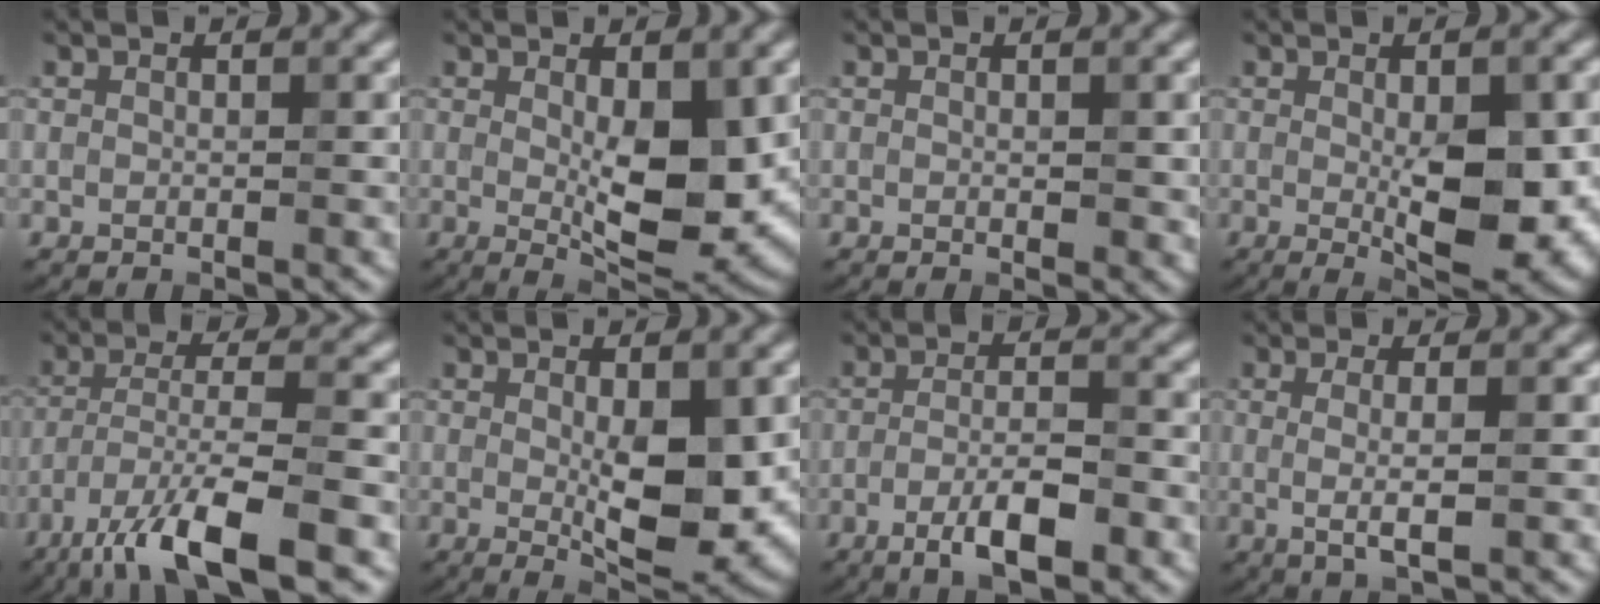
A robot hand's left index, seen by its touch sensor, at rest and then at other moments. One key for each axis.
{"total": 7.7, "fx": 0.2, "fy": 2.6, "fz": 7.2, "tx": -0.111, "ty": -0.013, "tz": 0.012}
{"total": 1.0, "fx": 0.0, "fy": 0.3, "fz": 0.9, "tx": -0.011, "ty": -0.003, "tz": 0.001}
{"total": 7.5, "fx": -0.6, "fy": 2.4, "fz": 7.1, "tx": -0.106, "ty": -0.013, "tz": -0.002}
{"total": 8.8, "fx": -5.8, "fy": 1.6, "fz": 6.5, "tx": -0.109, "ty": -0.001, "tz": -0.106}
{"total": 7.0, "fx": -0.1, "fy": 2.1, "fz": 6.6, "tx": -0.103, "ty": -0.013, "tz": 0.005}
{"total": 5.0, "fx": -2.5, "fy": 1.1, "fz": 4.2, "tx": -0.077, "ty": 0.003, "tz": -0.045}
{"total": 3.1, "fx": 0.0, "fy": 0.7, "fz": 3.0, "tx": -0.054, "ty": -0.006, "tz": -0.001}